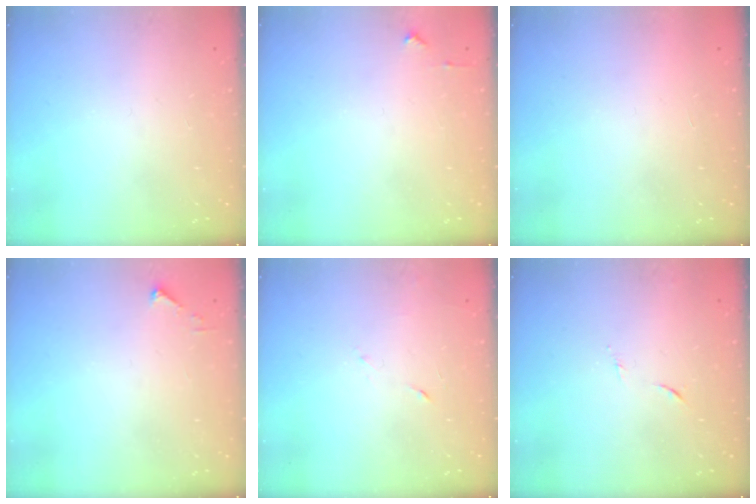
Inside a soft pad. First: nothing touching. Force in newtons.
{"total": 3.0, "press": 3.0, "slide": 0.4}
{"total": 1.7, "press": 1.7, "slide": 0.1}
{"total": 2.7, "press": 2.7, "slide": 0.3}
{"total": 3.8, "press": 3.7, "slide": 0.9}
{"total": 5.4, "press": 5.3, "slide": 0.7}